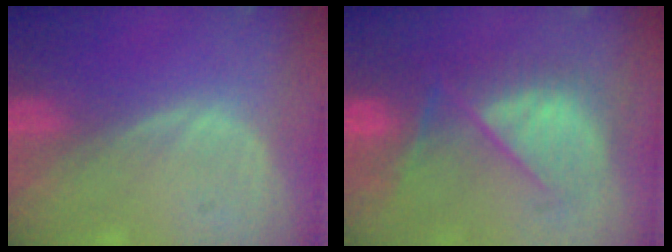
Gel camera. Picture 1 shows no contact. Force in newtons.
{"total": 8.4, "press": 8.4, "slide": 0.6}